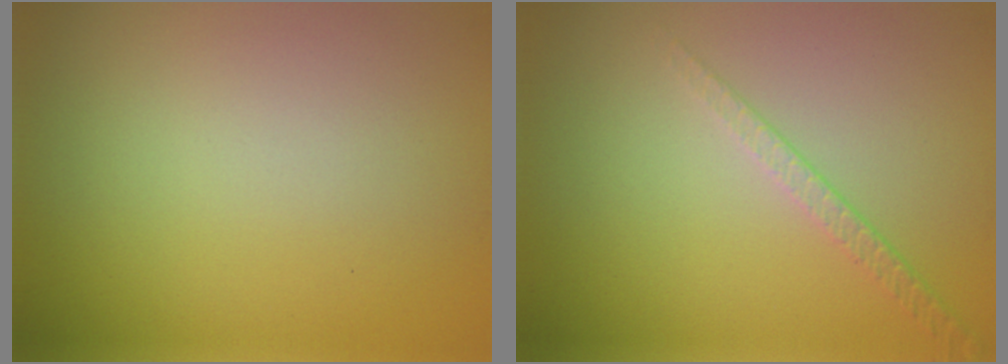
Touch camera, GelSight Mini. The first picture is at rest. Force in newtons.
{"total": 1.6, "press": 1.0, "slide": 1.3}